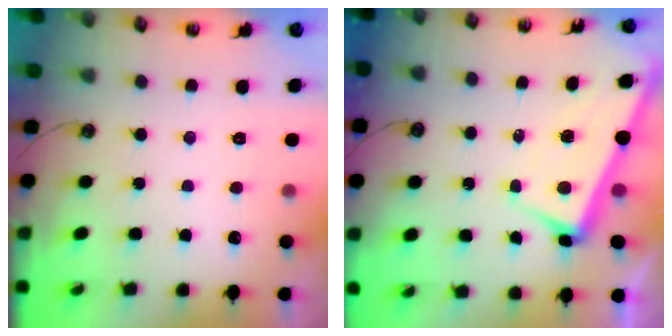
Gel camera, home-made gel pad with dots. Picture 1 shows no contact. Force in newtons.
{"total": 1.7, "press": 1.6, "slide": 0.5}